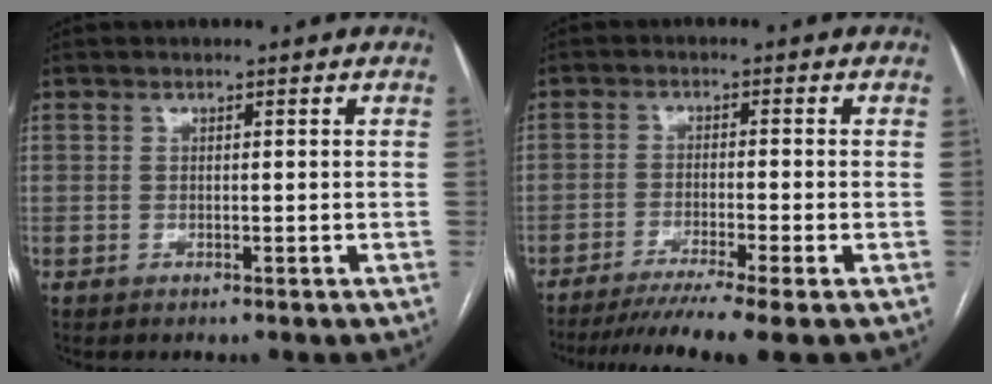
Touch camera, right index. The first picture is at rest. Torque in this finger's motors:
{"motor_torque": [1.19, -0.94, 0.32, 0.09]}